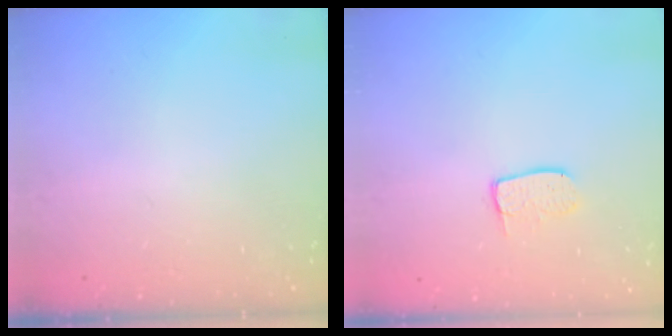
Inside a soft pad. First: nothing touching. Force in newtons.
{"total": 6.7, "press": 6.7, "slide": 0.4}